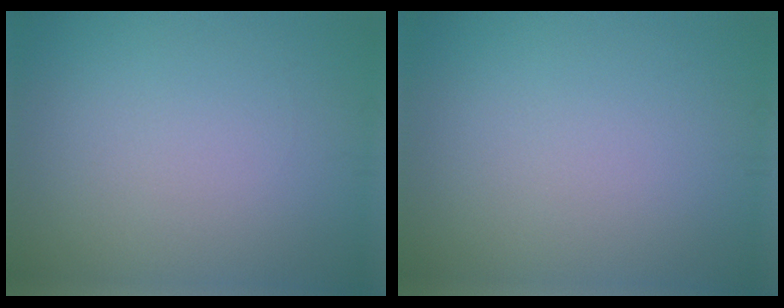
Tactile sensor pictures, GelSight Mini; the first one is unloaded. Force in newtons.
{"total": 0.0}